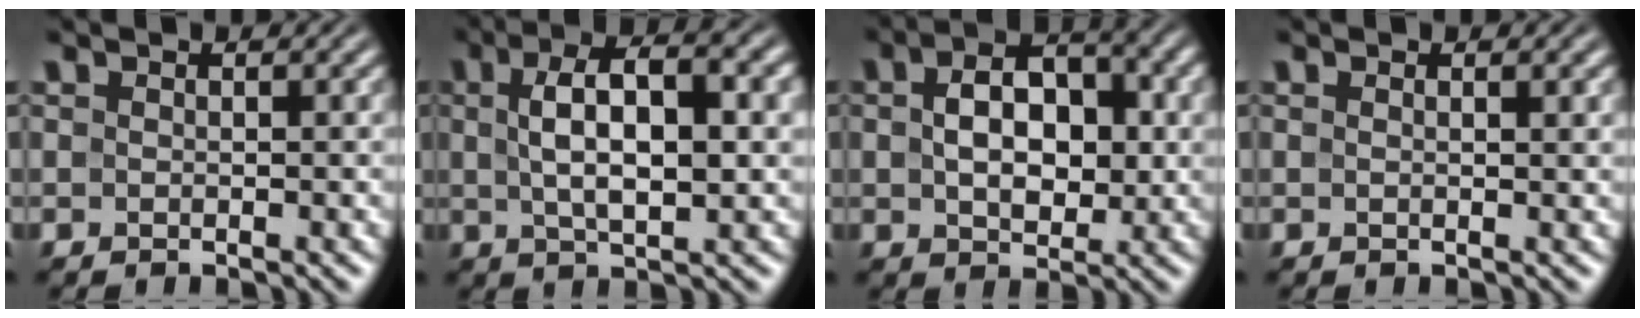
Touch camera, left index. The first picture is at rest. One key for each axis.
{"total": 8.8, "fx": 1.8, "fy": 3.5, "fz": 7.9, "tx": -0.129, "ty": 0.012, "tz": 0.024}
{"total": 6.8, "fx": 0.8, "fy": 4.2, "fz": 5.3, "tx": -0.085, "ty": 0.008, "tz": 0.011}
{"total": 1.3, "fx": 0.5, "fy": 0.3, "fz": 1.2, "tx": -0.017, "ty": 0.001, "tz": 0.002}